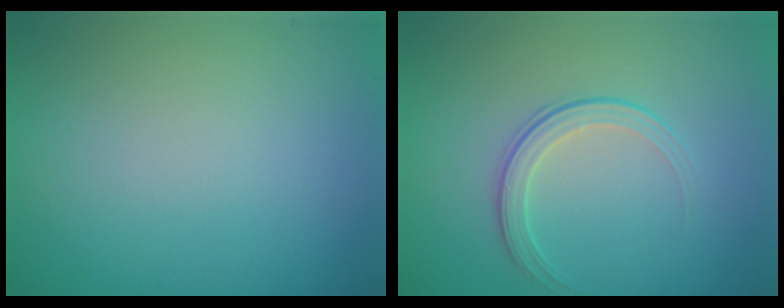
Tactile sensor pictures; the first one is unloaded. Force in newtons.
{"total": 2.1, "press": 1.5, "slide": 1.5}